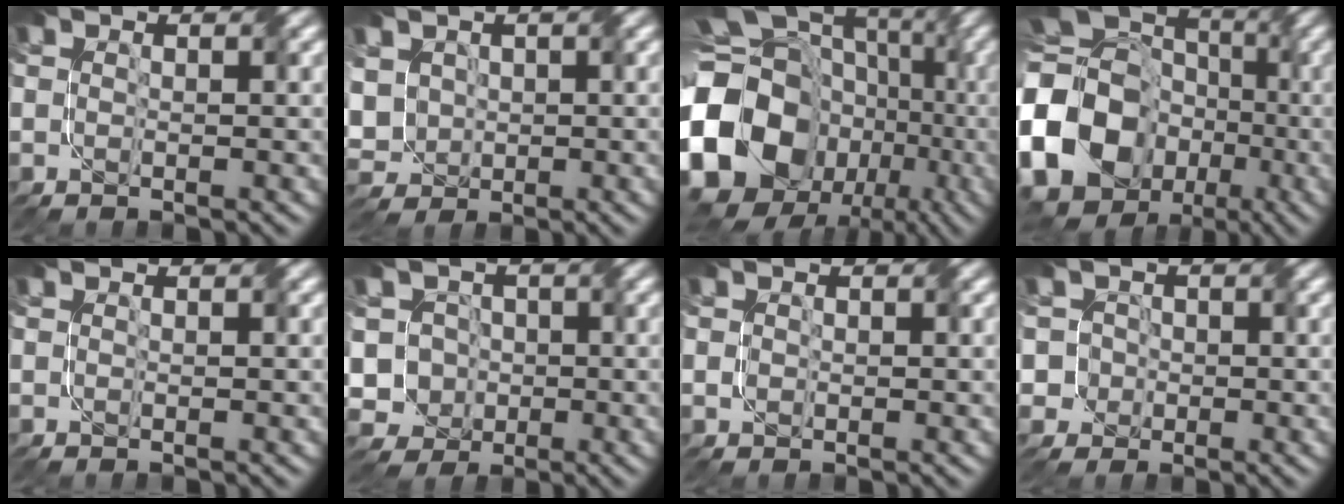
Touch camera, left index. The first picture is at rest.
{"total": 4.9, "force": [0.3, 4.2, 2.5], "torque": [-0.076, 0.010, -0.002]}
{"total": 20.9, "force": [-4.6, 17.6, 10.4], "torque": [-0.212, -0.020, -0.110]}
{"total": 18.9, "force": [-4.8, 15.5, 9.6], "torque": [-0.214, -0.015, -0.109]}
{"total": 0.0}
{"total": 6.5, "force": [-0.9, 5.9, 2.4], "torque": [-0.059, 0.024, -0.046]}
{"total": 0.5, "force": [-0.2, 0.5, 0.1], "torque": [-0.007, 0.003, 0.000]}
{"total": 4.4, "force": [-1.1, 4.2, 0.6], "torque": [-0.011, 0.022, -0.050]}